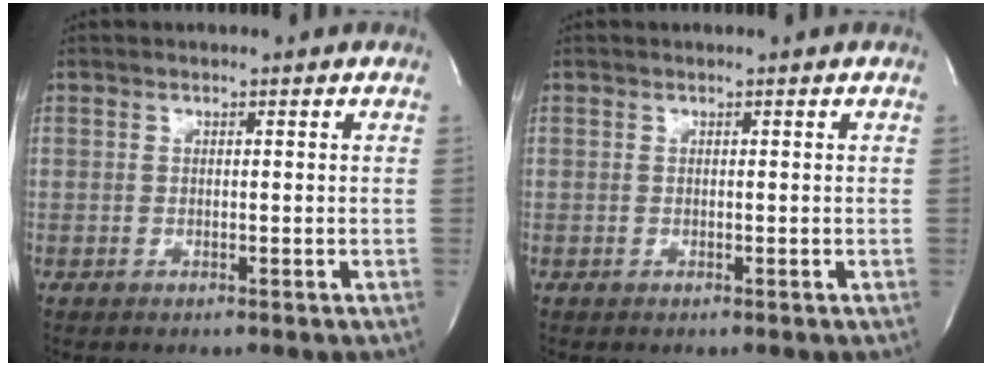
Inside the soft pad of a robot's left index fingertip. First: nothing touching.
{"total": 0.0}